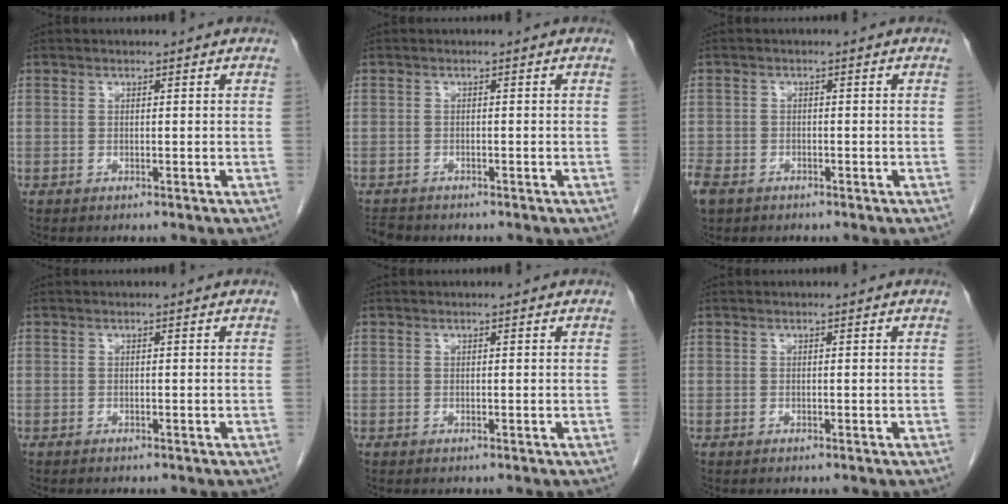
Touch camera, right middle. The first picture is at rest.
{"total": 2.5, "force": [-2.3, 0.8, 0.3], "torque": [-0.010, -0.009, -0.038]}
{"total": 5.5, "force": [-3.7, 3.5, 2.3], "torque": [-0.056, -0.007, -0.063]}
{"total": 0.5, "force": [-0.5, 0.1, 0.2], "torque": [-0.013, -0.002, -0.007]}
{"total": 0.0}
{"total": 0.0}